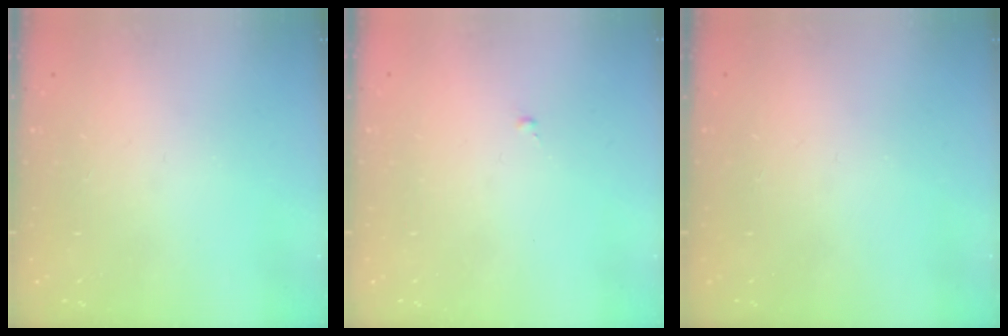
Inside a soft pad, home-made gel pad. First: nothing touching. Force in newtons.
{"total": 0.0}
{"total": 0.0}